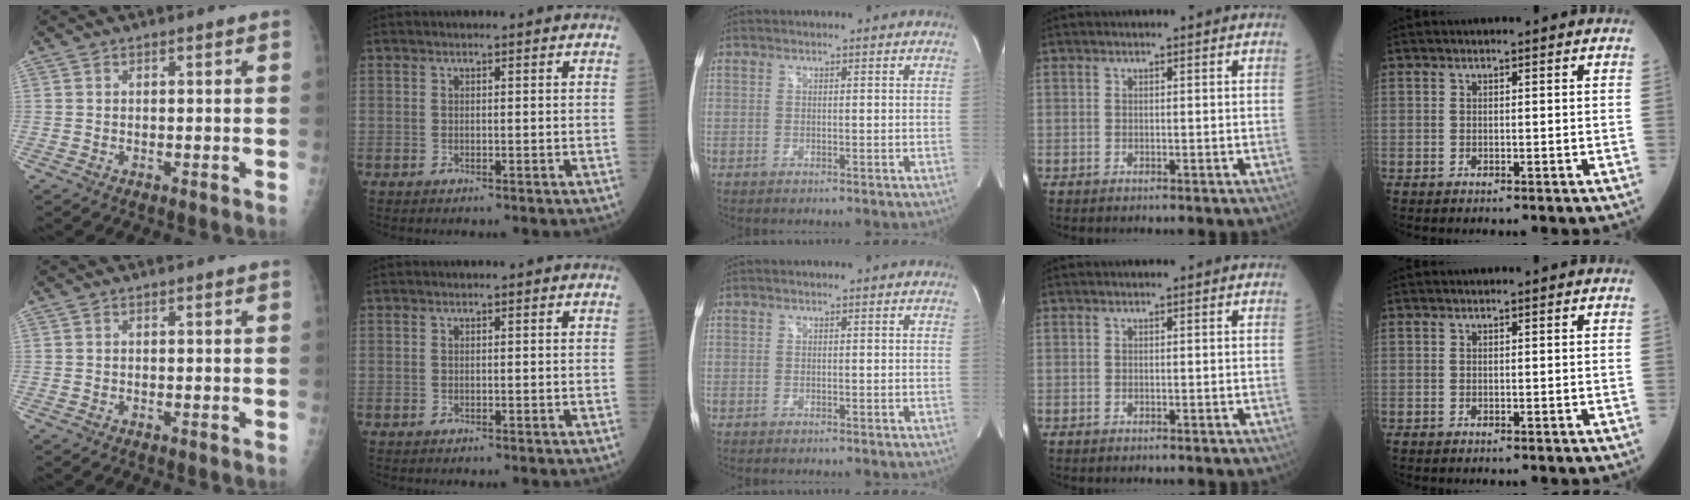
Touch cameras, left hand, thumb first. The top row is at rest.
{}